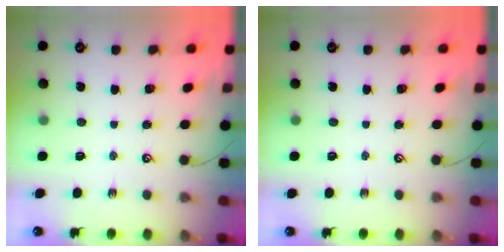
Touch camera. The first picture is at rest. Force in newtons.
{"total": 0.0}